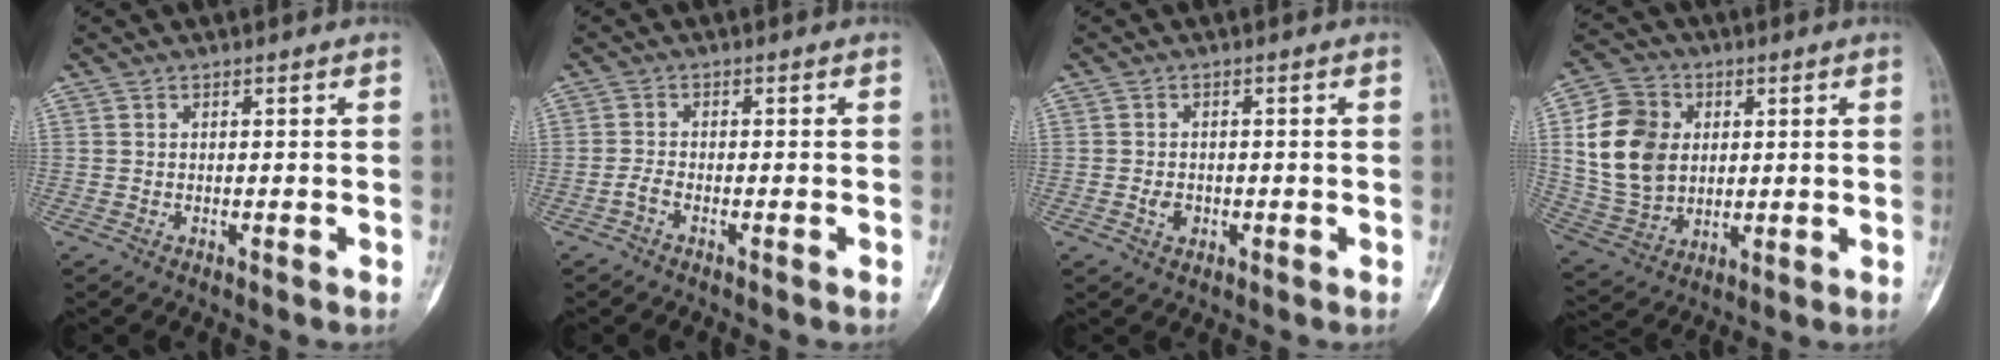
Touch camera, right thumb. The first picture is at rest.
{"total": 1.6, "force": [-1.0, 0.3, 1.1], "torque": [-0.029, 0.003, -0.025]}
{"total": 2.3, "force": [-0.6, 1.8, 1.4], "torque": [-0.018, 0.004, -0.010]}
{"total": 15.0, "force": [2.7, 11.6, 9.0], "torque": [-0.145, 0.000, 0.057]}